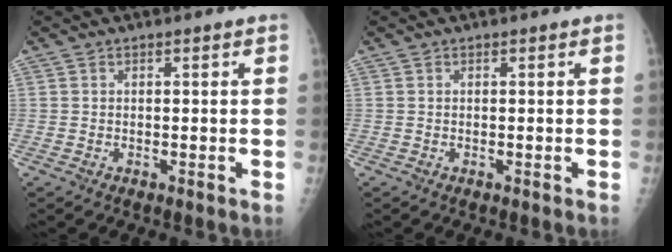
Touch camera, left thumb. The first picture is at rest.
{"total": 0.0}